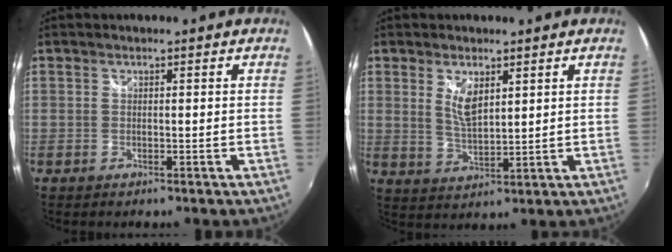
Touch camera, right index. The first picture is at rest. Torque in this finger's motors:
{"motor_torque": [0.12, 0.02, 0.09, 0.05]}